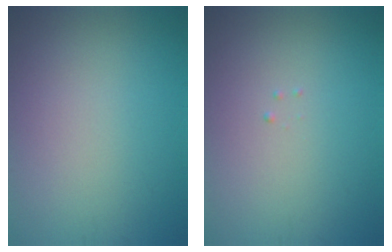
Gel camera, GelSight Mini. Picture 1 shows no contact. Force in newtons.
{"total": 0.0}